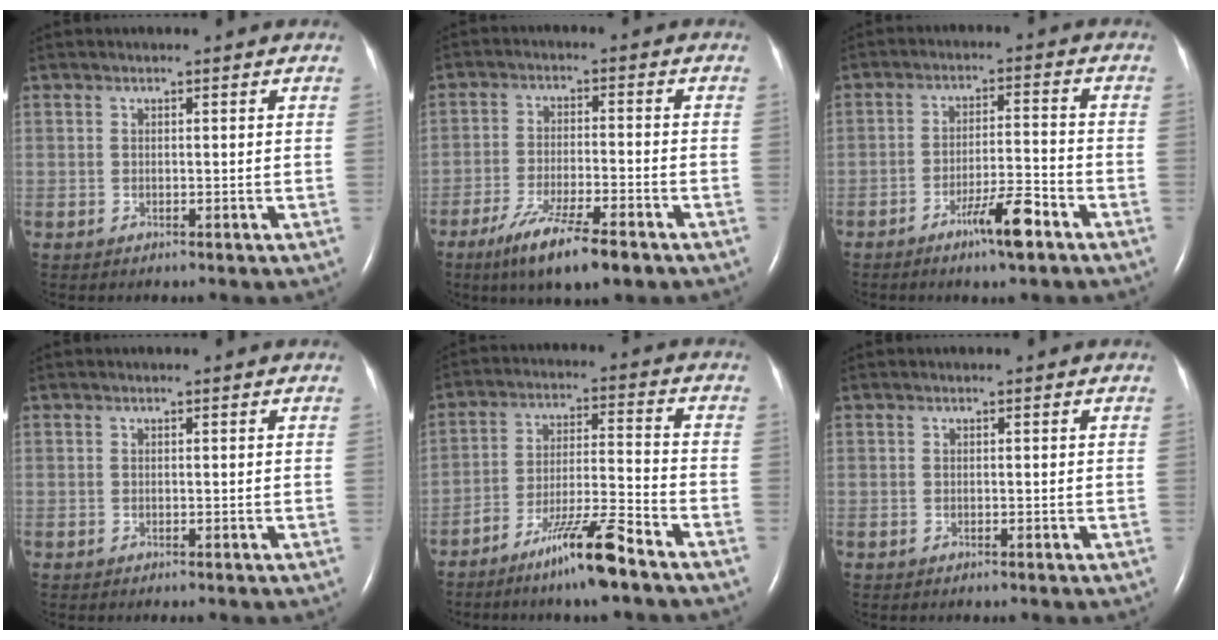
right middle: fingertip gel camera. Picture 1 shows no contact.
{"total": 10.7, "force": [-7.0, 1.4, 8.0], "torque": [-0.149, -0.024, -0.114]}
{"total": 6.8, "force": [-4.3, 0.4, 5.2], "torque": [-0.091, -0.002, -0.075]}
{"total": 0.0}
{"total": 10.2, "force": [-7.4, -0.1, 7.1], "torque": [-0.129, -0.018, -0.137]}
{"total": 0.0}